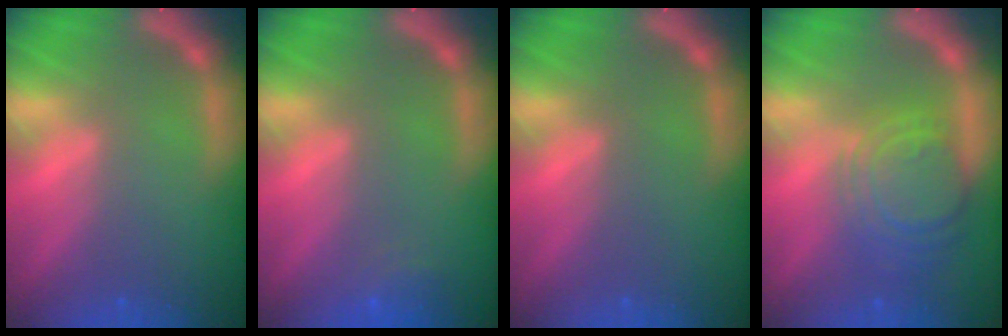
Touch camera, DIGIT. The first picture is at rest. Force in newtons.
{"total": 1.9}
{"total": 0.0}
{"total": 7.6}